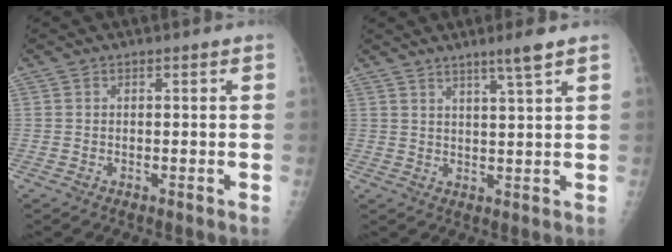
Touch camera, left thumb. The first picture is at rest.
{"total": 4.6, "force": [3.2, -0.6, 3.3], "torque": [-0.058, -0.021, 0.057]}